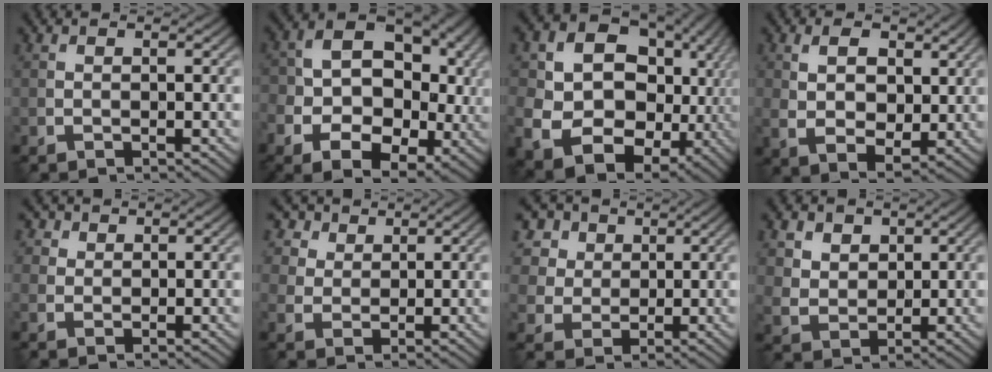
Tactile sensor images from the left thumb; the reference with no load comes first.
{"total": 14.6, "force": [-2.5, 10.0, 10.3], "torque": [-0.160, -0.008, -0.030]}
{"total": 17.4, "force": [-0.1, 14.1, 10.3], "torque": [-0.203, -0.032, 0.034]}
{"total": 7.2, "force": [2.1, 4.5, 5.2], "torque": [-0.112, -0.010, 0.042]}
{"total": 3.1, "force": [1.9, 2.2, 1.0], "torque": [-0.031, 0.001, 0.036]}
{"total": 6.2, "force": [3.9, 4.1, 2.5], "torque": [-0.087, -0.001, 0.077]}
{"total": 9.3, "force": [4.3, 7.3, 3.9], "torque": [-0.158, 0.014, 0.084]}
{"total": 5.4, "force": [3.0, 4.0, 2.2], "torque": [-0.081, -0.009, 0.064]}